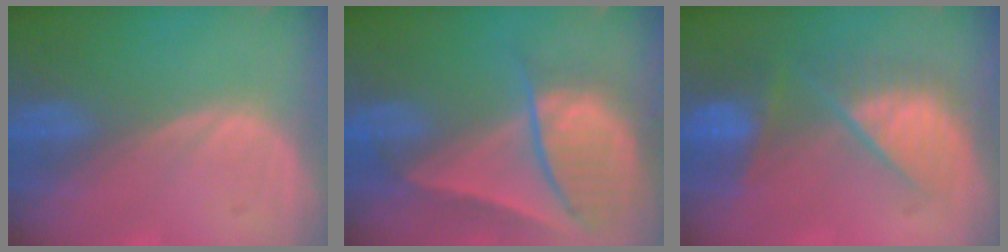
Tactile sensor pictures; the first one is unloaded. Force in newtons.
{"total": 9.4, "press": 8.1, "slide": 4.7}
{"total": 9.7, "press": 8.2, "slide": 5.1}